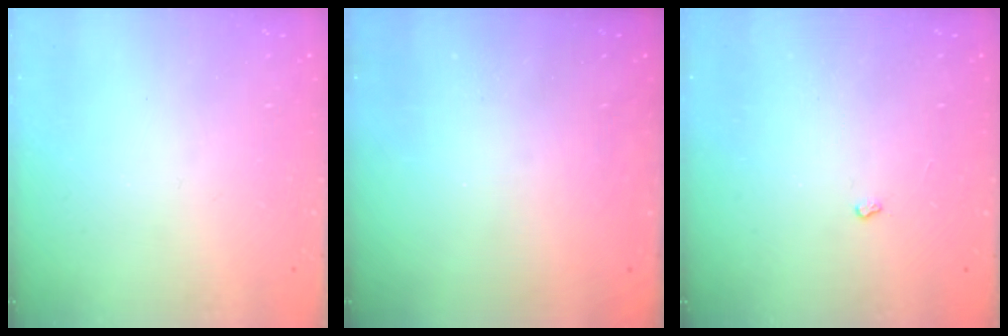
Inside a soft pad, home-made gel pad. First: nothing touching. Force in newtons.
{"total": 0.0}
{"total": 2.4, "press": 2.3, "slide": 0.4}